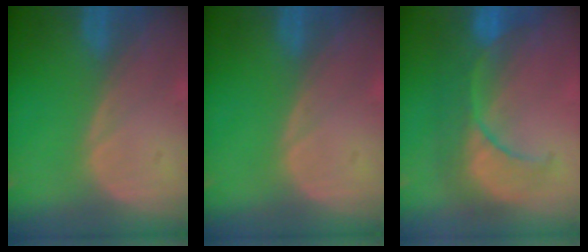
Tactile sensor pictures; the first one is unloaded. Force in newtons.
{"total": 0.0}
{"total": 9.3, "press": 8.9, "slide": 2.9}